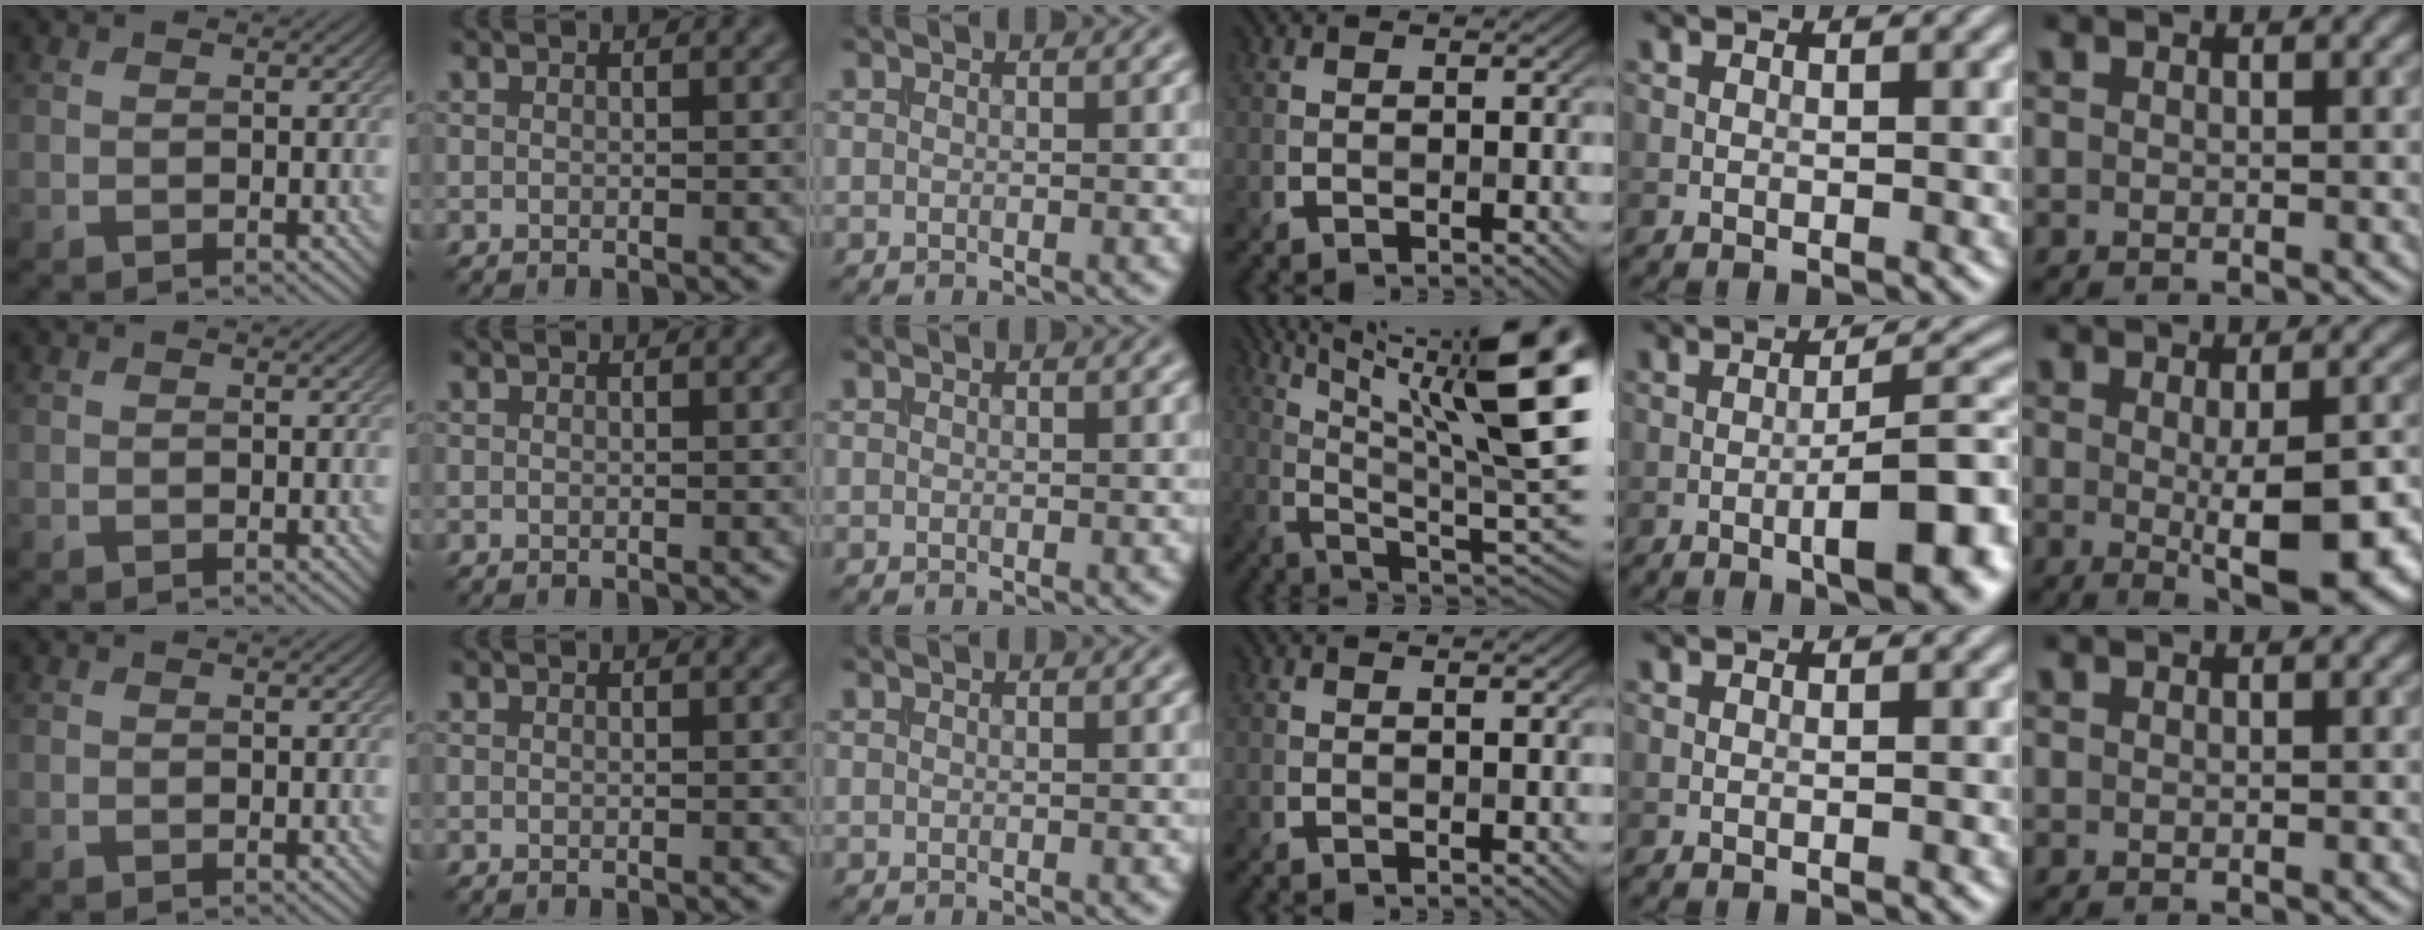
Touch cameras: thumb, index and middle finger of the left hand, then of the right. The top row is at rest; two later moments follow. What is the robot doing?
{"motion": "insert", "object": "bucket"}